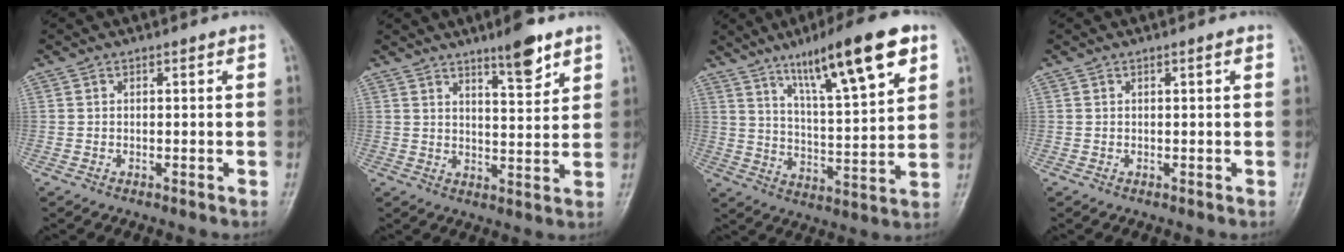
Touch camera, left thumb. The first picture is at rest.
{"total": 7.3, "force": [5.1, 1.6, 5.0], "torque": [-0.064, -0.037, 0.078]}
{"total": 18.3, "force": [10.2, 3.5, 14.7], "torque": [-0.216, -0.040, 0.170]}
{"total": 0.7, "force": [0.3, -0.1, 0.6], "torque": [-0.010, 0.001, 0.005]}